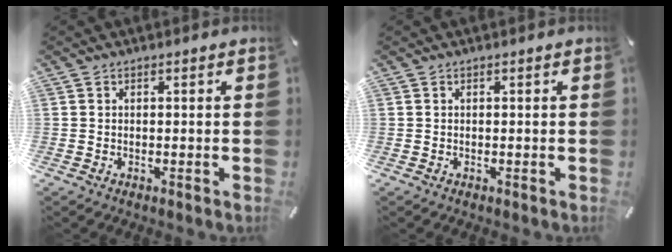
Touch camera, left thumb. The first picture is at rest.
{"total": 0.0}